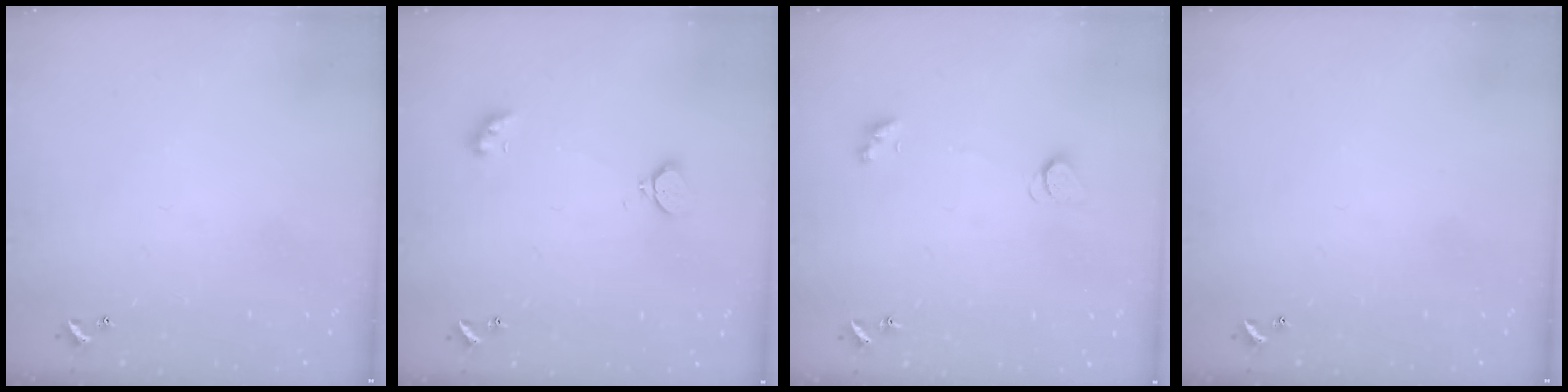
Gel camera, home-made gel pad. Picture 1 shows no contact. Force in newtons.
{"total": 2.8, "press": 2.7, "slide": 0.6}
{"total": 2.6, "press": 2.6, "slide": 0.5}
{"total": 0.0}